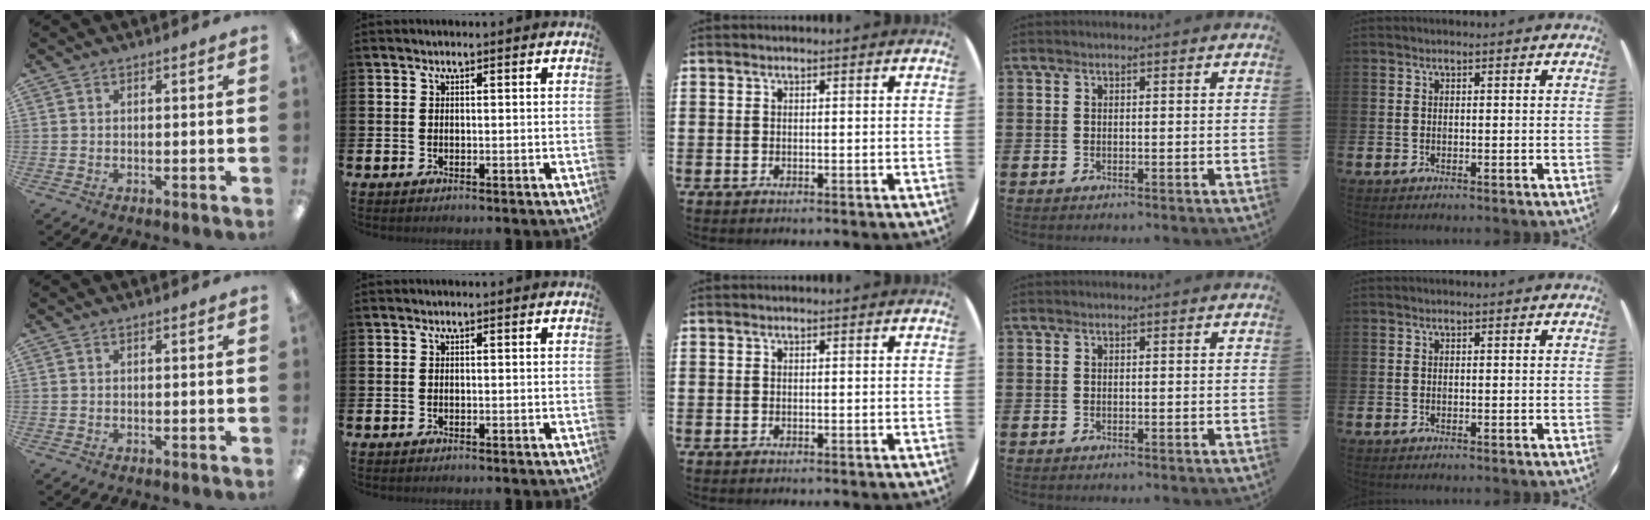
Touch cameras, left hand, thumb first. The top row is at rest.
{}